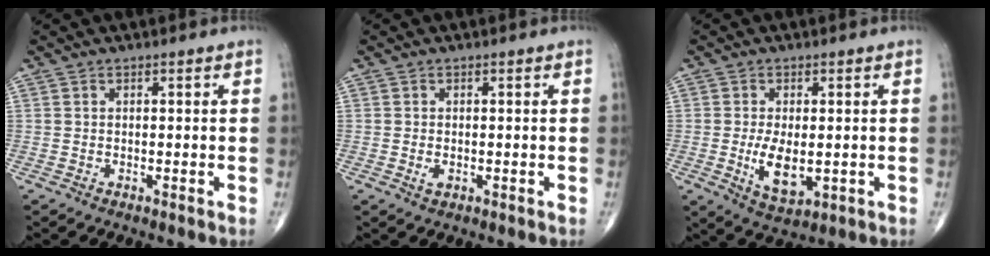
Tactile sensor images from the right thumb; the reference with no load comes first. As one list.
[{"total": 1.4, "force": [-0.2, 0.8, 1.1], "torque": [-0.020, -0.002, -0.003]}, {"total": 7.1, "force": [-0.8, 3.5, 6.1], "torque": [-0.106, -0.016, -0.003]}]